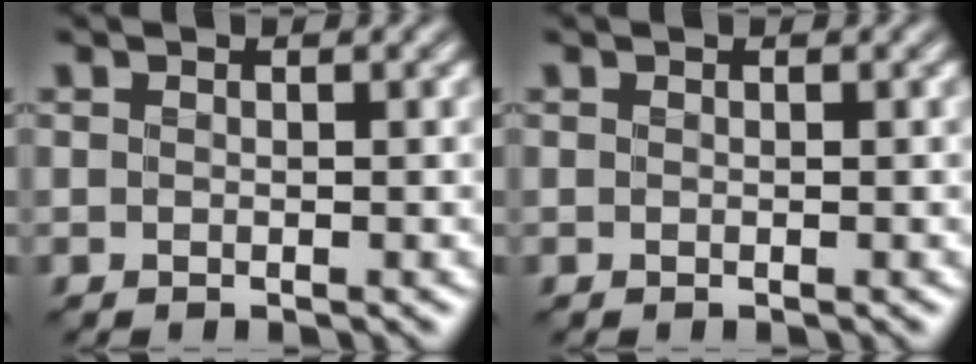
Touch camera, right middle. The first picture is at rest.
{"total": 0.0}